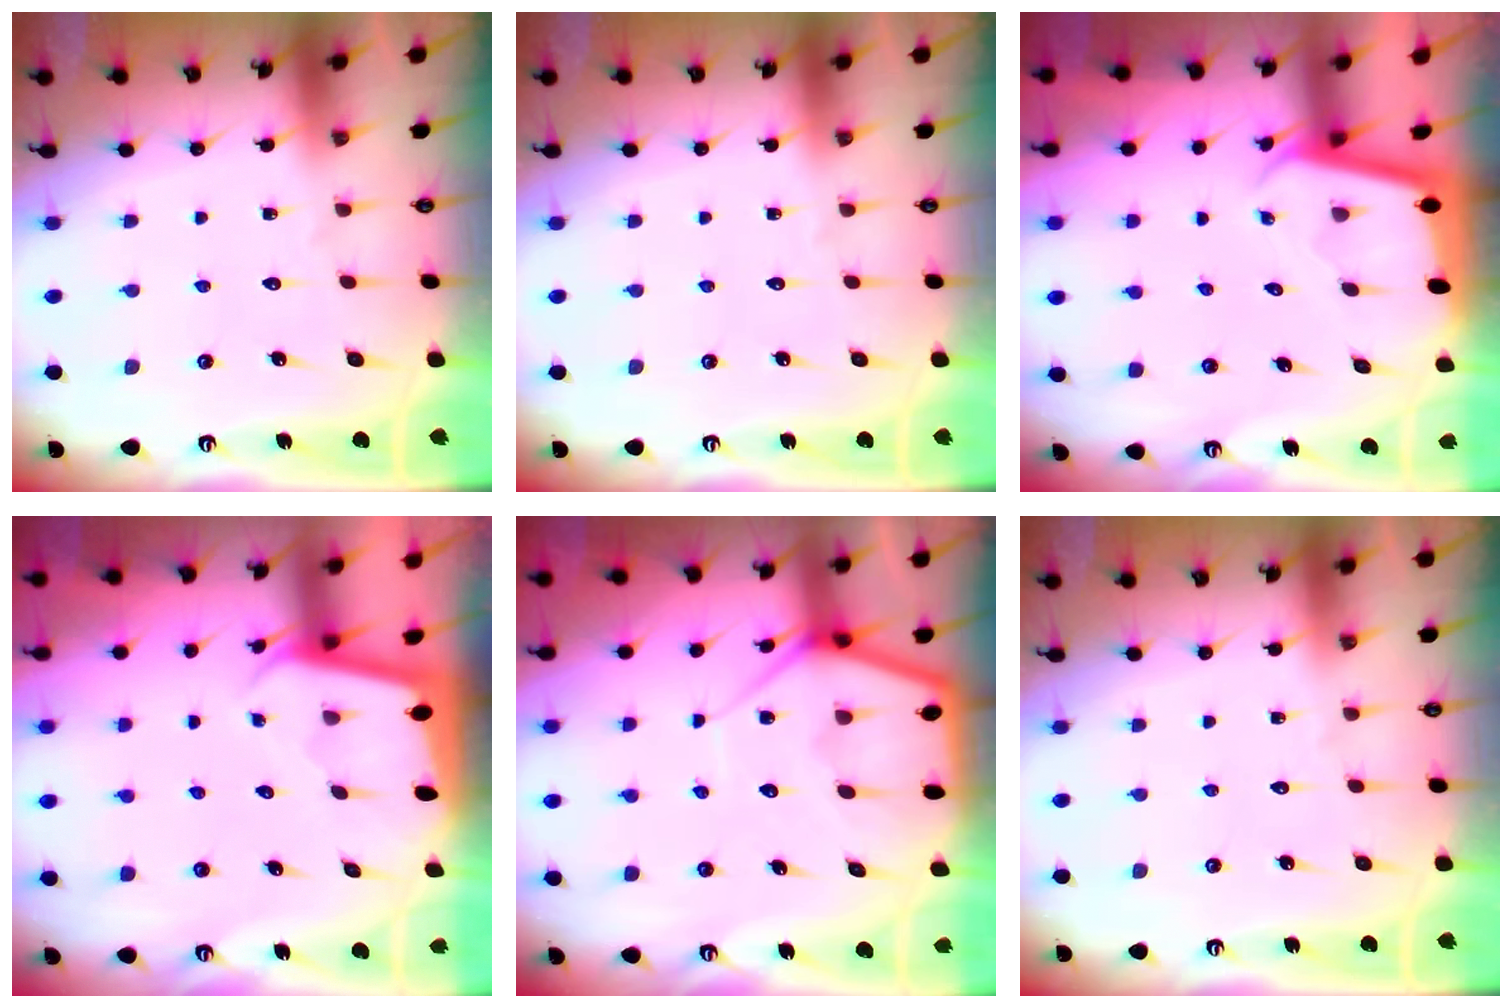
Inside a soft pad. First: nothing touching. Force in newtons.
{"total": 0.0}
{"total": 1.9, "press": 1.9, "slide": 0.1}
{"total": 1.9, "press": 1.9, "slide": 0.1}
{"total": 7.4, "press": 7.4, "slide": 0.5}
{"total": 0.0}